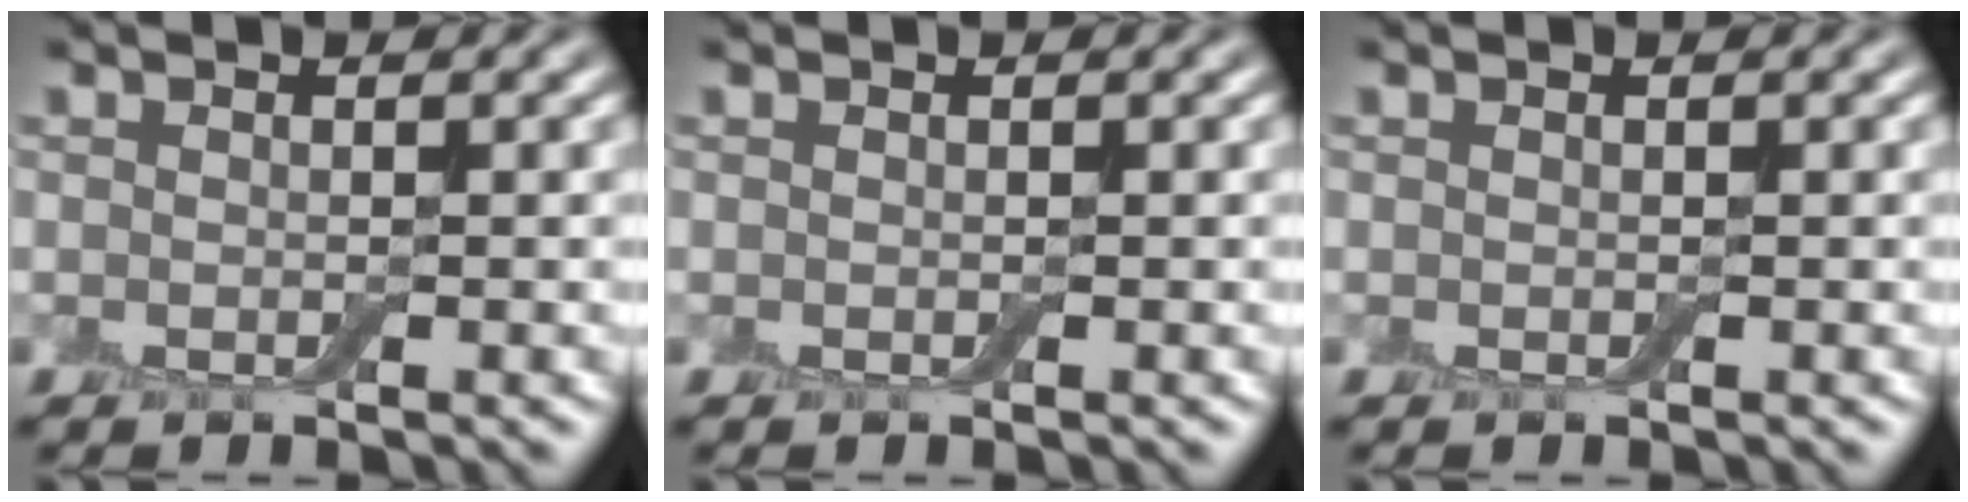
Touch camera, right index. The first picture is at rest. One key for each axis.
{"total": 0.0}
{"total": 0.0}